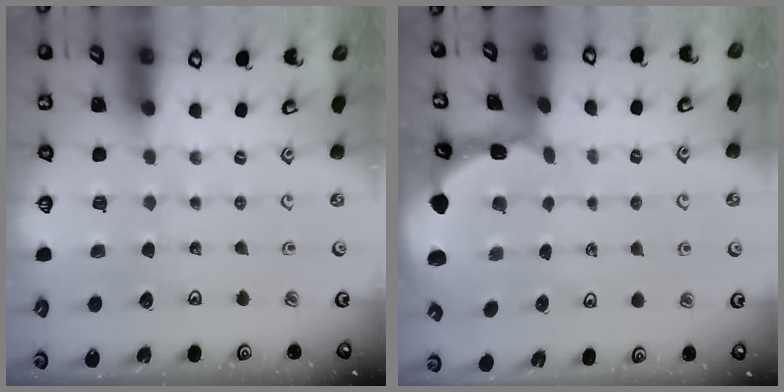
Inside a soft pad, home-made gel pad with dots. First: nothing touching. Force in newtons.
{"total": 1.5, "press": 1.5, "slide": 0.1}